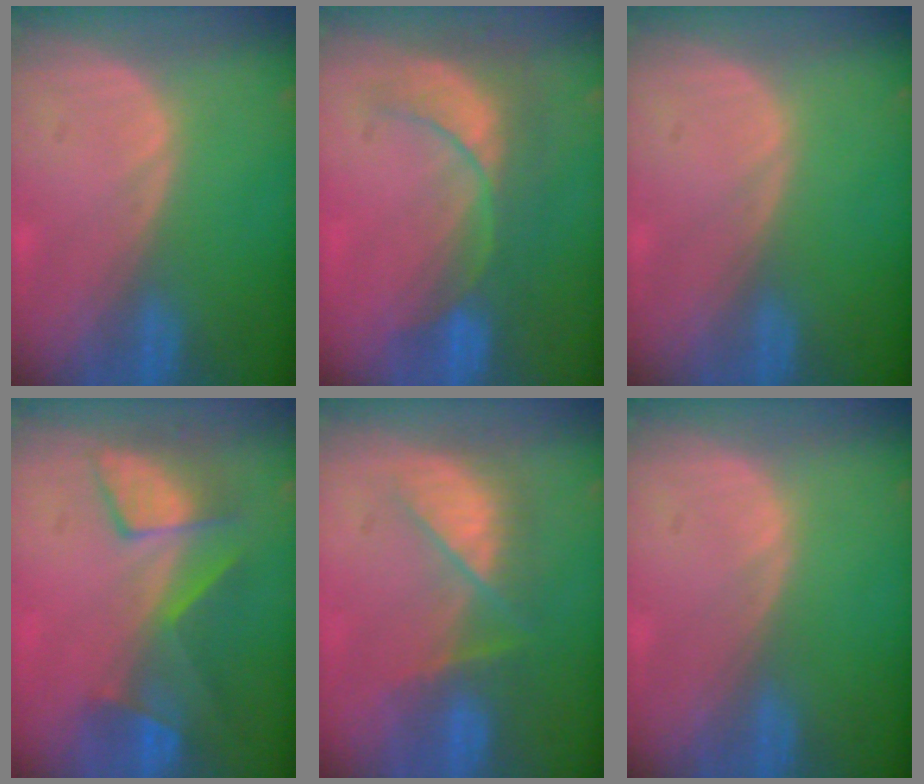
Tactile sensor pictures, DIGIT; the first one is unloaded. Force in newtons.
{"total": 8.9, "press": 7.8, "slide": 4.2}
{"total": 0.0}
{"total": 7.5, "press": 7.4, "slide": 1.5}
{"total": 7.0, "press": 6.9, "slide": 1.1}
{"total": 0.0}